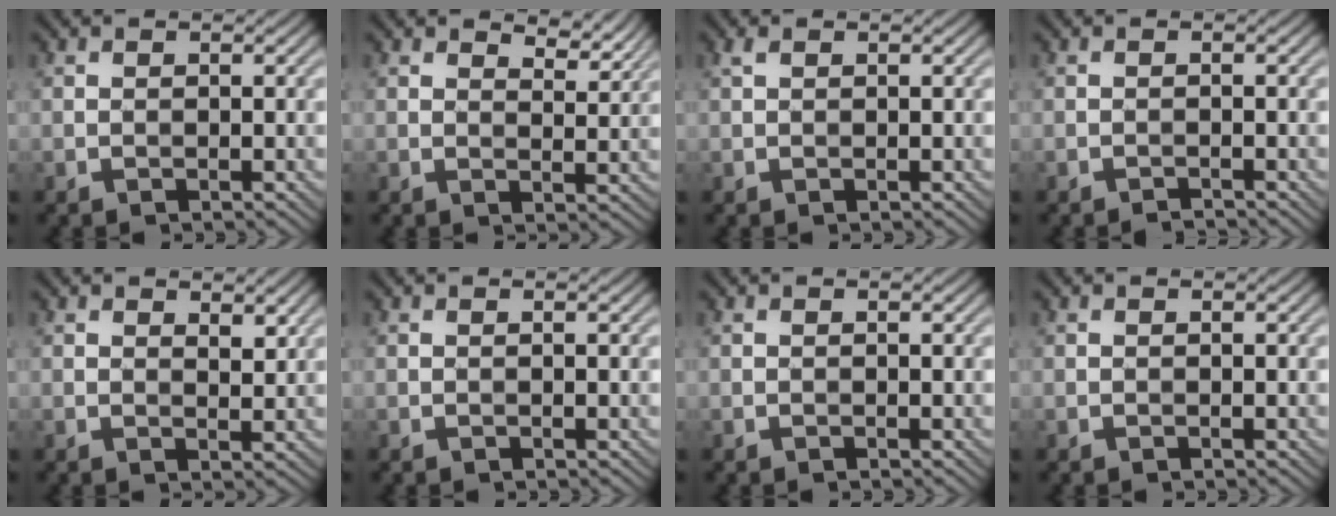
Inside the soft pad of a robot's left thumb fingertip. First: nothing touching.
{"total": 4.5, "force": [3.7, 1.6, 2.1], "torque": [-0.039, -0.004, 0.059]}
{"total": 1.1, "force": [0.7, 0.4, 0.8], "torque": [-0.021, 0.004, 0.014]}
{"total": 0.8, "force": [-0.7, -0.3, 0.0], "torque": [-0.001, 0.006, -0.016]}
{"total": 2.6, "force": [1.8, 1.0, 1.7], "torque": [-0.028, -0.005, 0.033]}
{"total": 0.0}
{"total": 0.0}
{"total": 0.0}